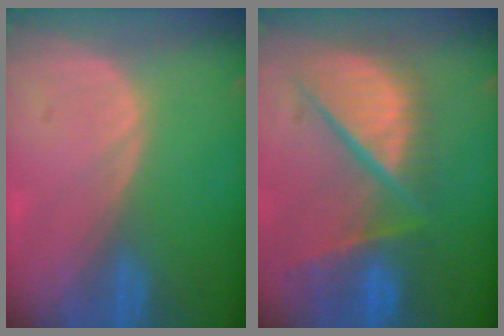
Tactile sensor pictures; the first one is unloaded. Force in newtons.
{"total": 12.1, "press": 9.9, "slide": 7.0}